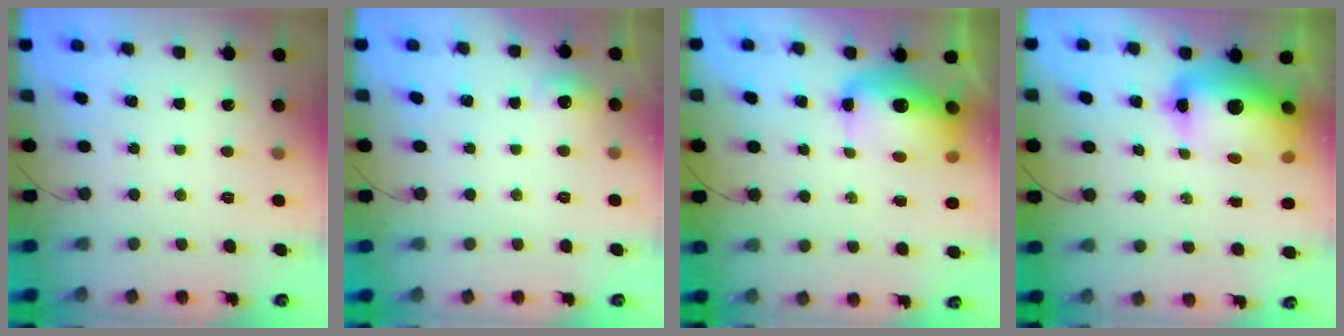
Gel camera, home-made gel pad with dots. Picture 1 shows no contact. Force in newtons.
{"total": 5.9, "press": 5.7, "slide": 1.6}
{"total": 12.8, "press": 12.5, "slide": 2.8}
{"total": 16.9, "press": 16.3, "slide": 4.3}